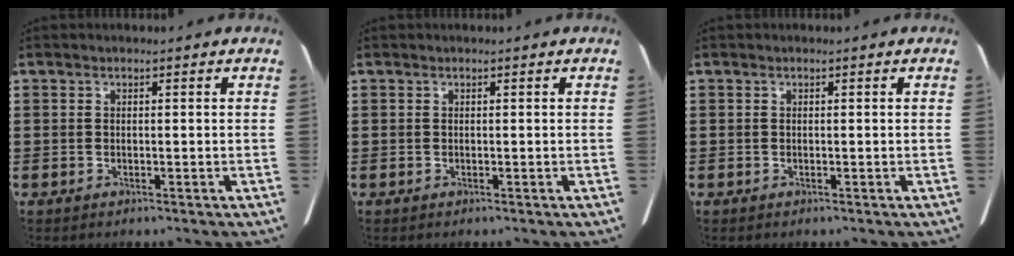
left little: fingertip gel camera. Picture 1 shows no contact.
{"total": 0.0}
{"total": 0.0}